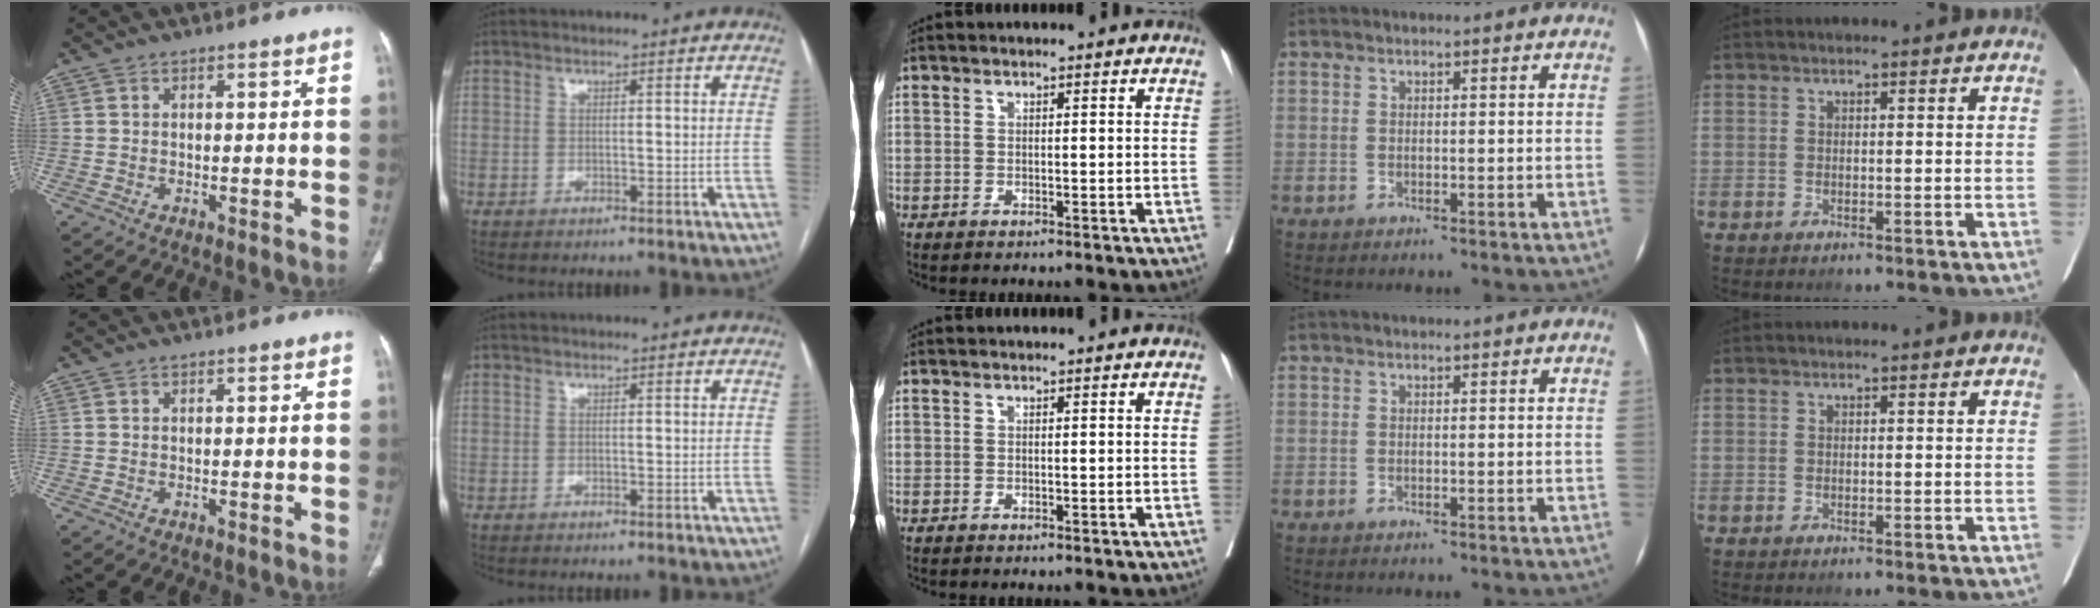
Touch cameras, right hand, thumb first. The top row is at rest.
{}